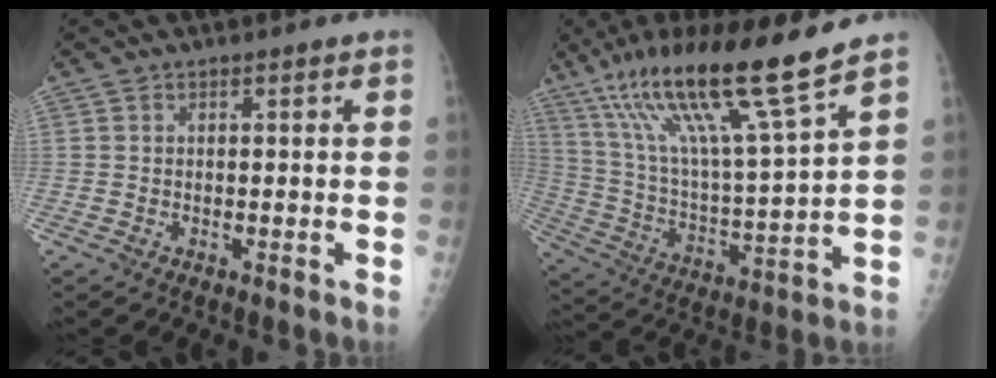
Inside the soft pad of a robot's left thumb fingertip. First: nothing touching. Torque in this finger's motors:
{"motor_torque": [0.54, 0.31, 1.52, -1.25, 0.29]}